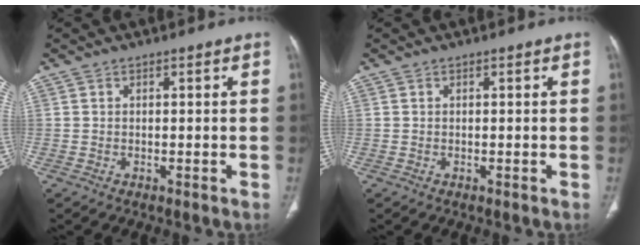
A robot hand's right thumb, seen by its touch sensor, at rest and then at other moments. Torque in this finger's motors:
{"motor_torque": [0.00, 0.00, -0.01, 0.00, 0.00]}